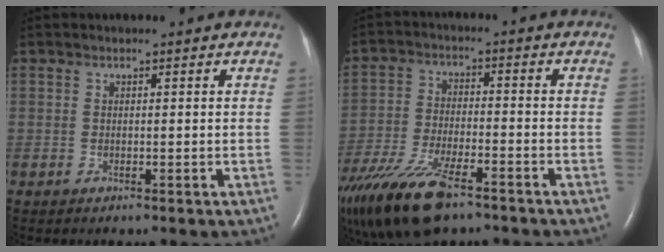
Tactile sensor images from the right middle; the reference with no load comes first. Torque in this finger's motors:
{"motor_torque": [1.09, -1.06, 0.70, 0.21]}